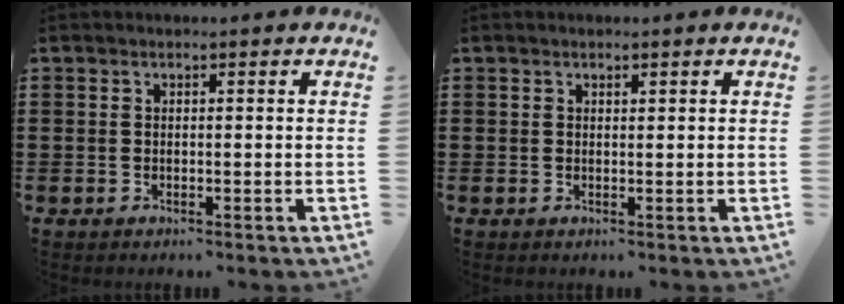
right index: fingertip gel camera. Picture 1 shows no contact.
{"total": 0.6, "force": [0.5, 0.3, 0.1], "torque": [-0.004, 0.003, 0.009]}